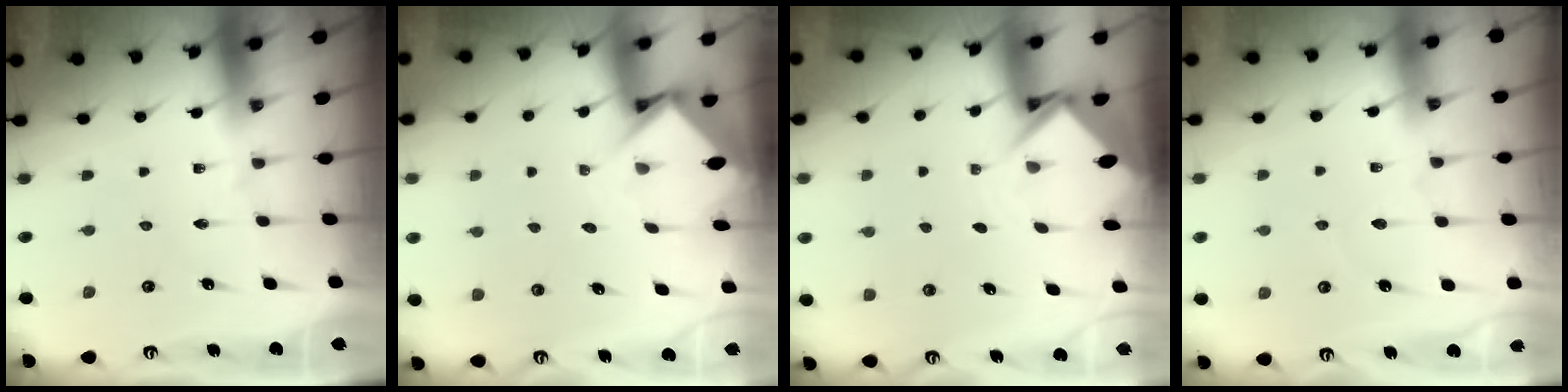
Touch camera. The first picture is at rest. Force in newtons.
{"total": 3.4, "press": 3.4, "slide": 0.2}
{"total": 3.8, "press": 3.8, "slide": 0.2}
{"total": 6.0, "press": 6.0, "slide": 0.6}